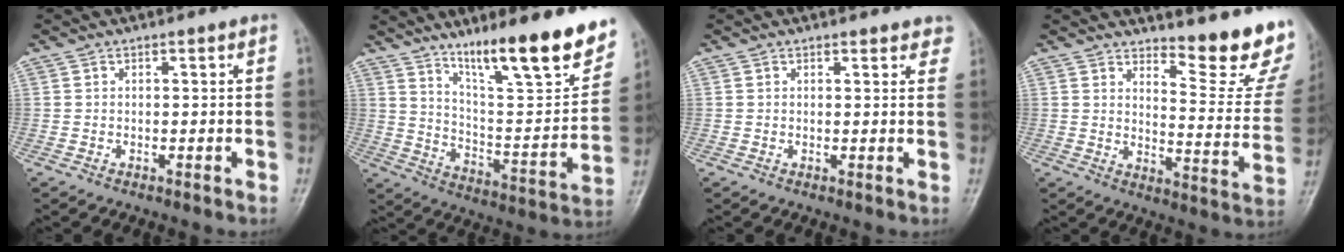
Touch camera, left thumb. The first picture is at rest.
{"total": 21.3, "force": [14.2, 4.3, 15.3], "torque": [-0.196, -0.070, 0.230]}
{"total": 3.1, "force": [2.7, 1.1, 1.0], "torque": [0.013, -0.008, 0.017]}
{"total": 14.1, "force": [11.5, 3.0, 7.5], "torque": [-0.064, -0.127, 0.144]}